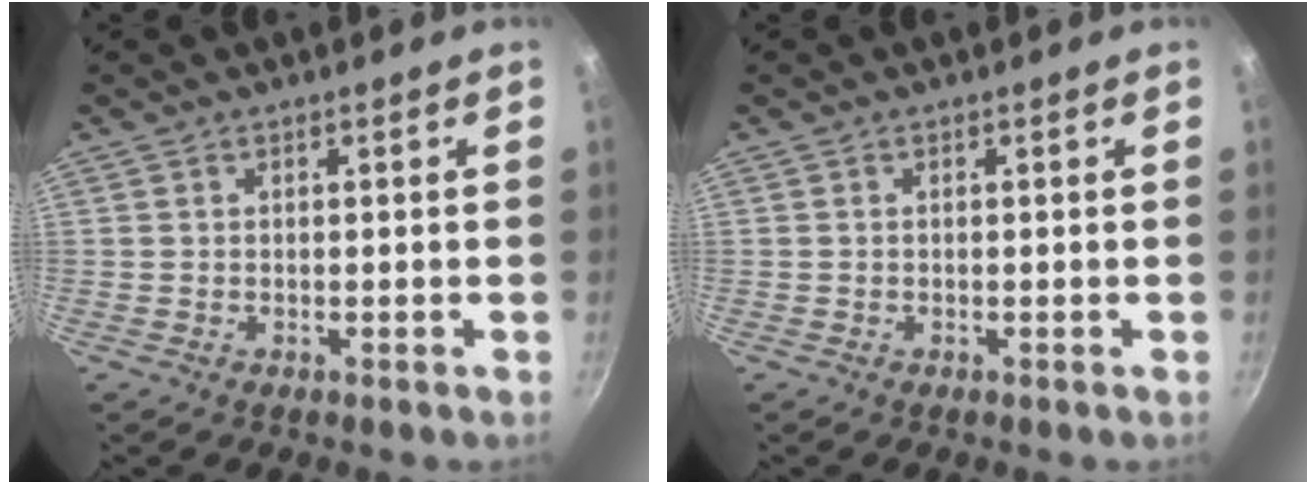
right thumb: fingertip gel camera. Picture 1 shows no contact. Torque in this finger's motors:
{"motor_torque": [-0.84, 0.03, -0.53, 0.41, 0.02]}